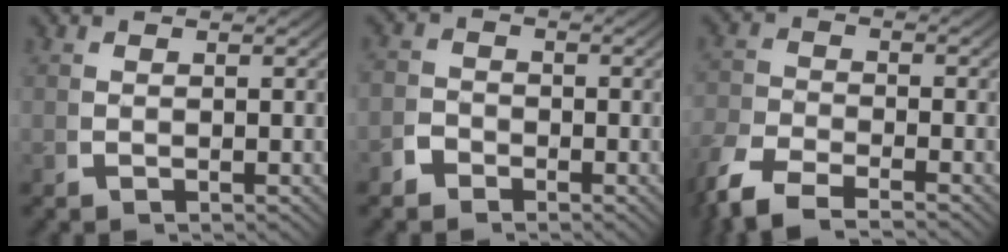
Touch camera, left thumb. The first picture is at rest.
{"total": 2.0, "force": [-1.4, 1.5, 0.1], "torque": [0.006, -0.007, -0.027]}
{"total": 5.2, "force": [-4.0, 2.4, 2.3], "torque": [-0.051, -0.013, -0.066]}